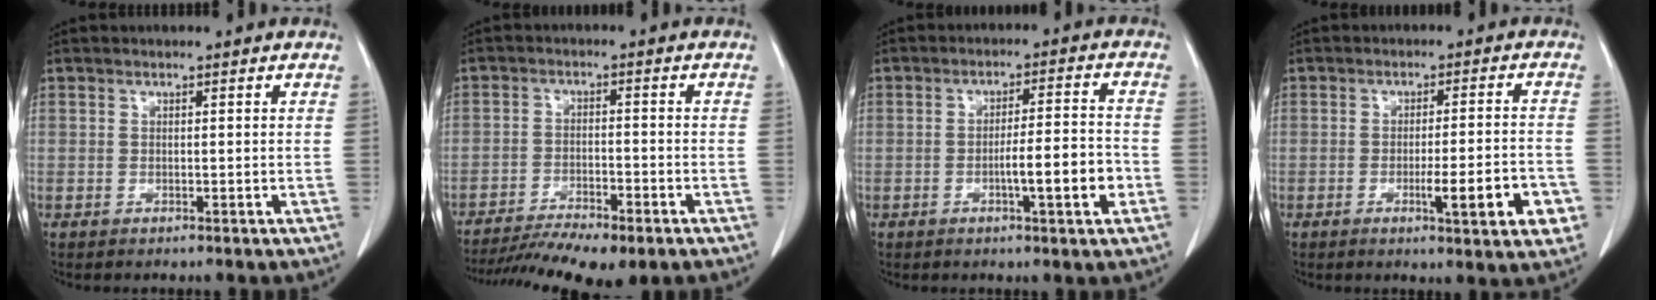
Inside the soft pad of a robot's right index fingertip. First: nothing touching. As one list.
[{"total": 12.3, "force": [-9.8, 2.2, 7.1], "torque": [-0.115, -0.015, -0.154]}, {"total": 7.3, "force": [-2.4, 0.4, 6.9], "torque": [-0.105, 0.006, -0.035]}, {"total": 8.9, "force": [-3.3, 0.9, 8.3], "torque": [-0.107, -0.003, -0.042]}]